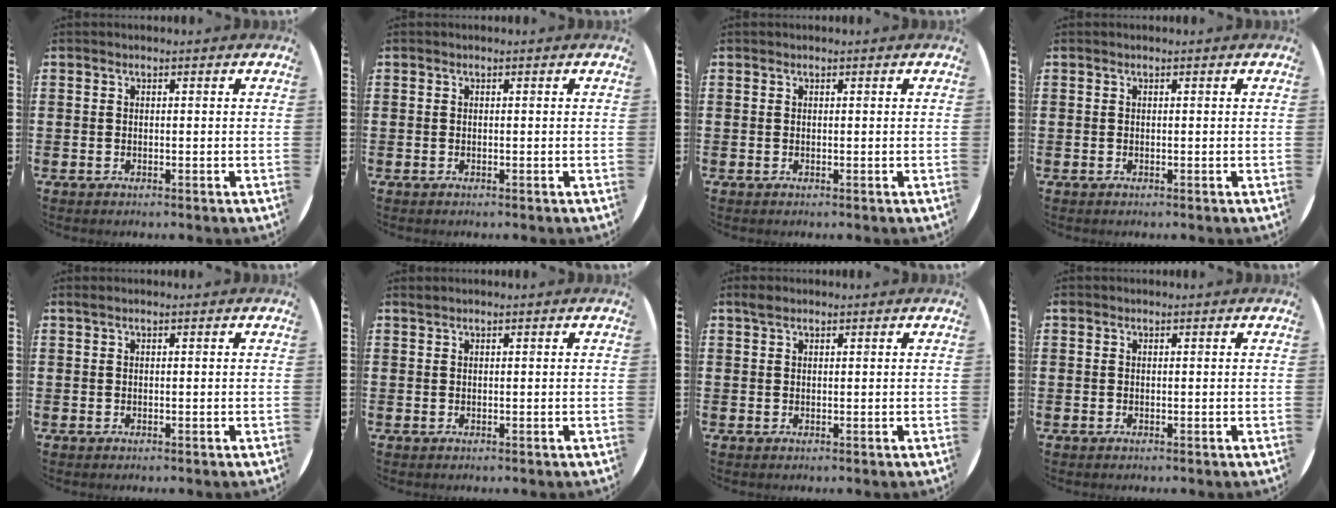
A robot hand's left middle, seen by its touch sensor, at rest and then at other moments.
{"total": 0.0}
{"total": 0.0}
{"total": 0.0}
{"total": 0.0}
{"total": 0.0}
{"total": 1.1, "force": [0.9, 0.5, 0.4], "torque": [-0.001, 0.001, 0.015]}
{"total": 0.0}